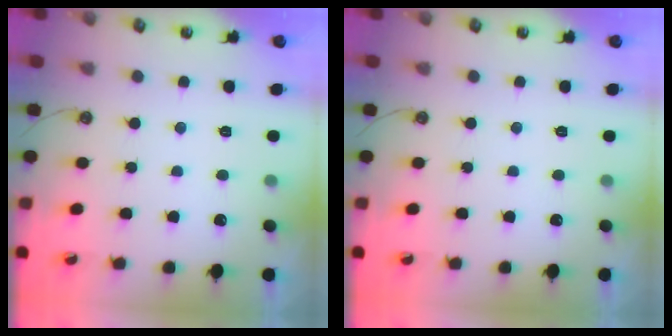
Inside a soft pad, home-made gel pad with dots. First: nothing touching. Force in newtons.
{"total": 0.0}